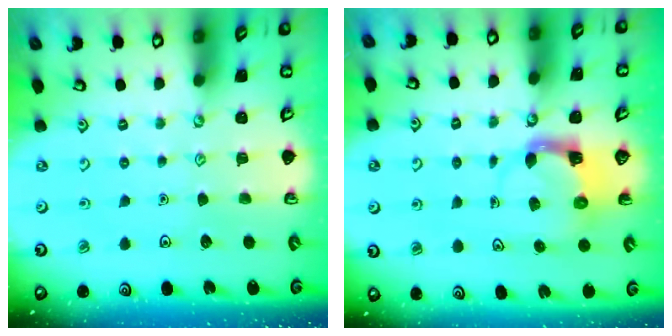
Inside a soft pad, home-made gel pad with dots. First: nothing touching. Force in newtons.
{"total": 3.6, "press": 3.5, "slide": 0.6}